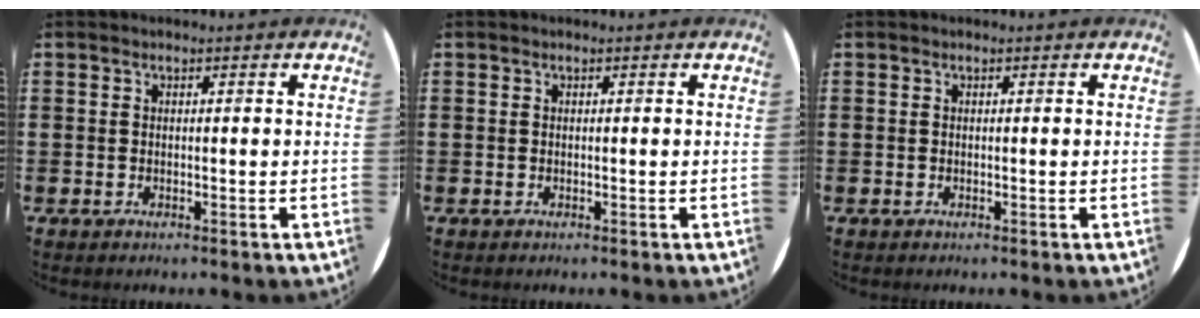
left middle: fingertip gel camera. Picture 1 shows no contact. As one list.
[{"total": 0.0}, {"total": 0.0}]